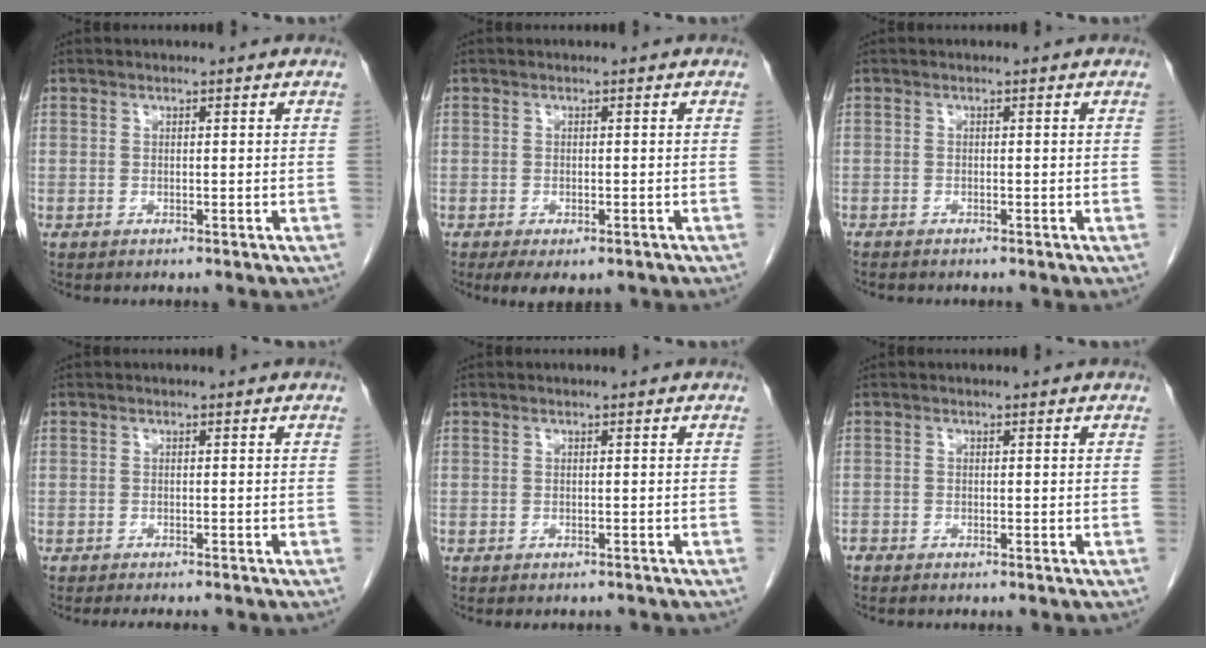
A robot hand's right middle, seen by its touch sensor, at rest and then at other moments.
{"total": 4.6, "force": [-3.1, 2.0, 2.8], "torque": [-0.038, -0.008, -0.043]}
{"total": 1.6, "force": [-1.4, 0.2, 0.7], "torque": [-0.014, -0.004, -0.018]}
{"total": 4.6, "force": [-4.0, 0.6, 2.1], "torque": [-0.020, -0.007, -0.054]}
{"total": 1.9, "force": [-1.7, 0.7, 0.4], "torque": [-0.010, -0.003, -0.021]}
{"total": 0.7, "force": [-0.7, 0.2, 0.0], "torque": [-0.005, -0.001, -0.016]}